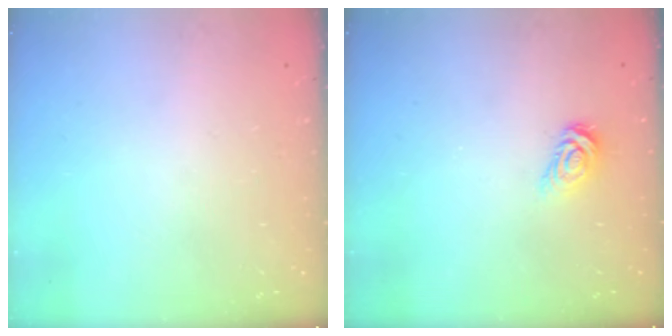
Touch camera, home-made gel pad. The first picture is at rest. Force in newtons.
{"total": 4.4, "press": 4.4, "slide": 0.5}